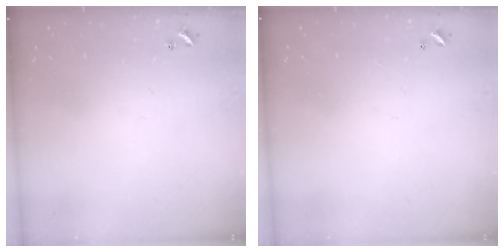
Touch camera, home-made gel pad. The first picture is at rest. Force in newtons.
{"total": 3.0, "press": 3.0, "slide": 0.1}